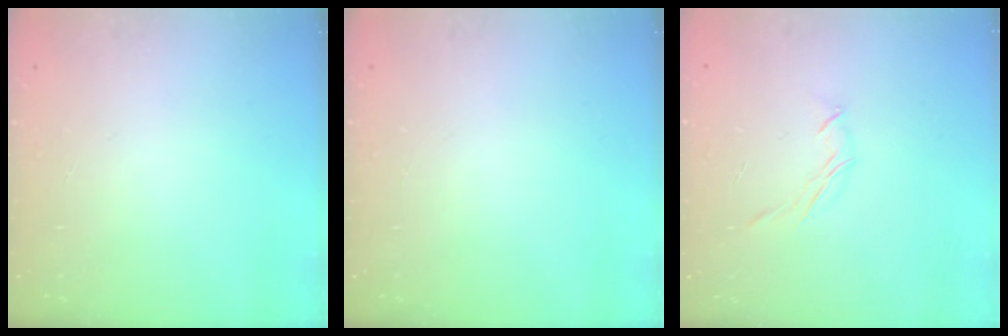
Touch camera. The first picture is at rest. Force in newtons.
{"total": 0.0}
{"total": 3.6, "press": 3.5, "slide": 0.8}